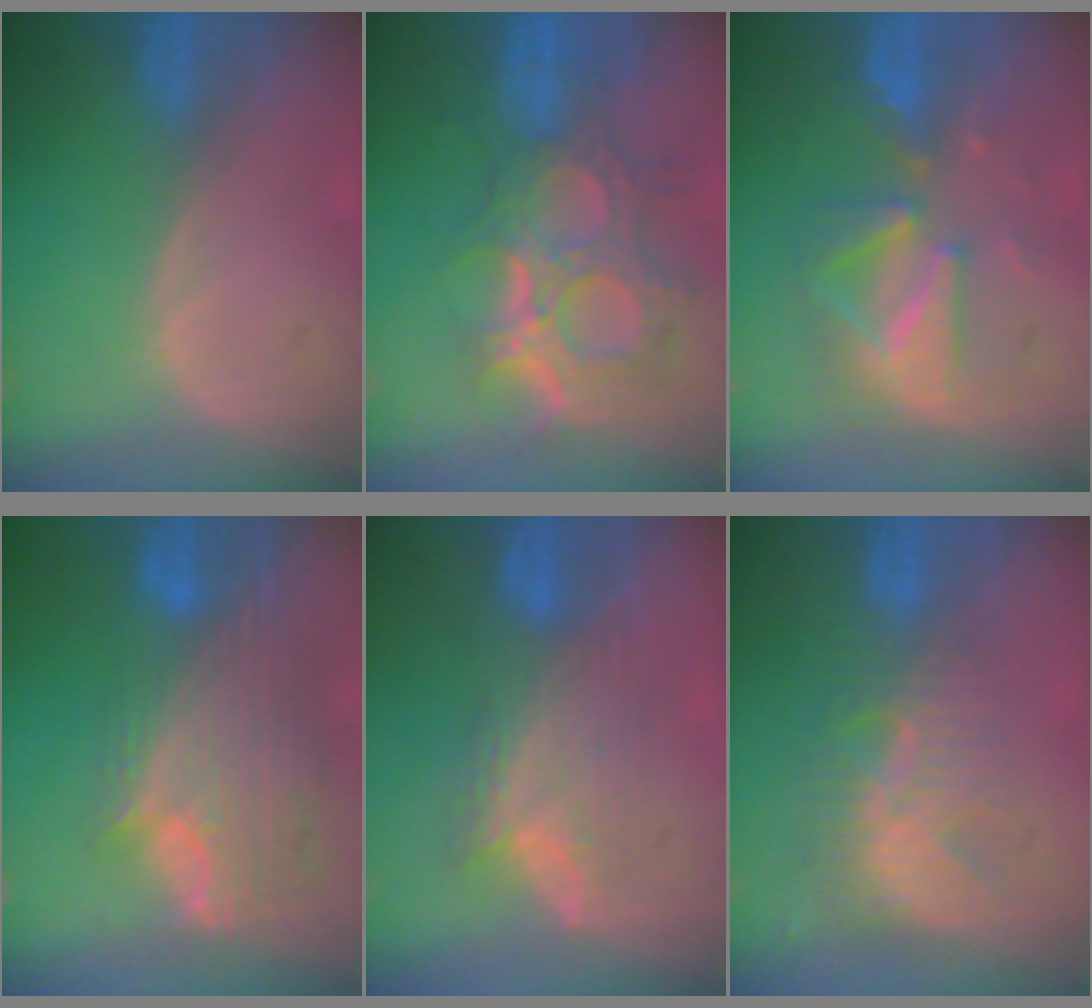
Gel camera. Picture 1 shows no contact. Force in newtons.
{"total": 11.9, "press": 10.7, "slide": 5.3}
{"total": 8.0, "press": 8.0, "slide": 0.6}
{"total": 12.0, "press": 10.1, "slide": 6.4}
{"total": 7.3, "press": 7.1, "slide": 1.7}
{"total": 9.0, "press": 7.7, "slide": 4.6}